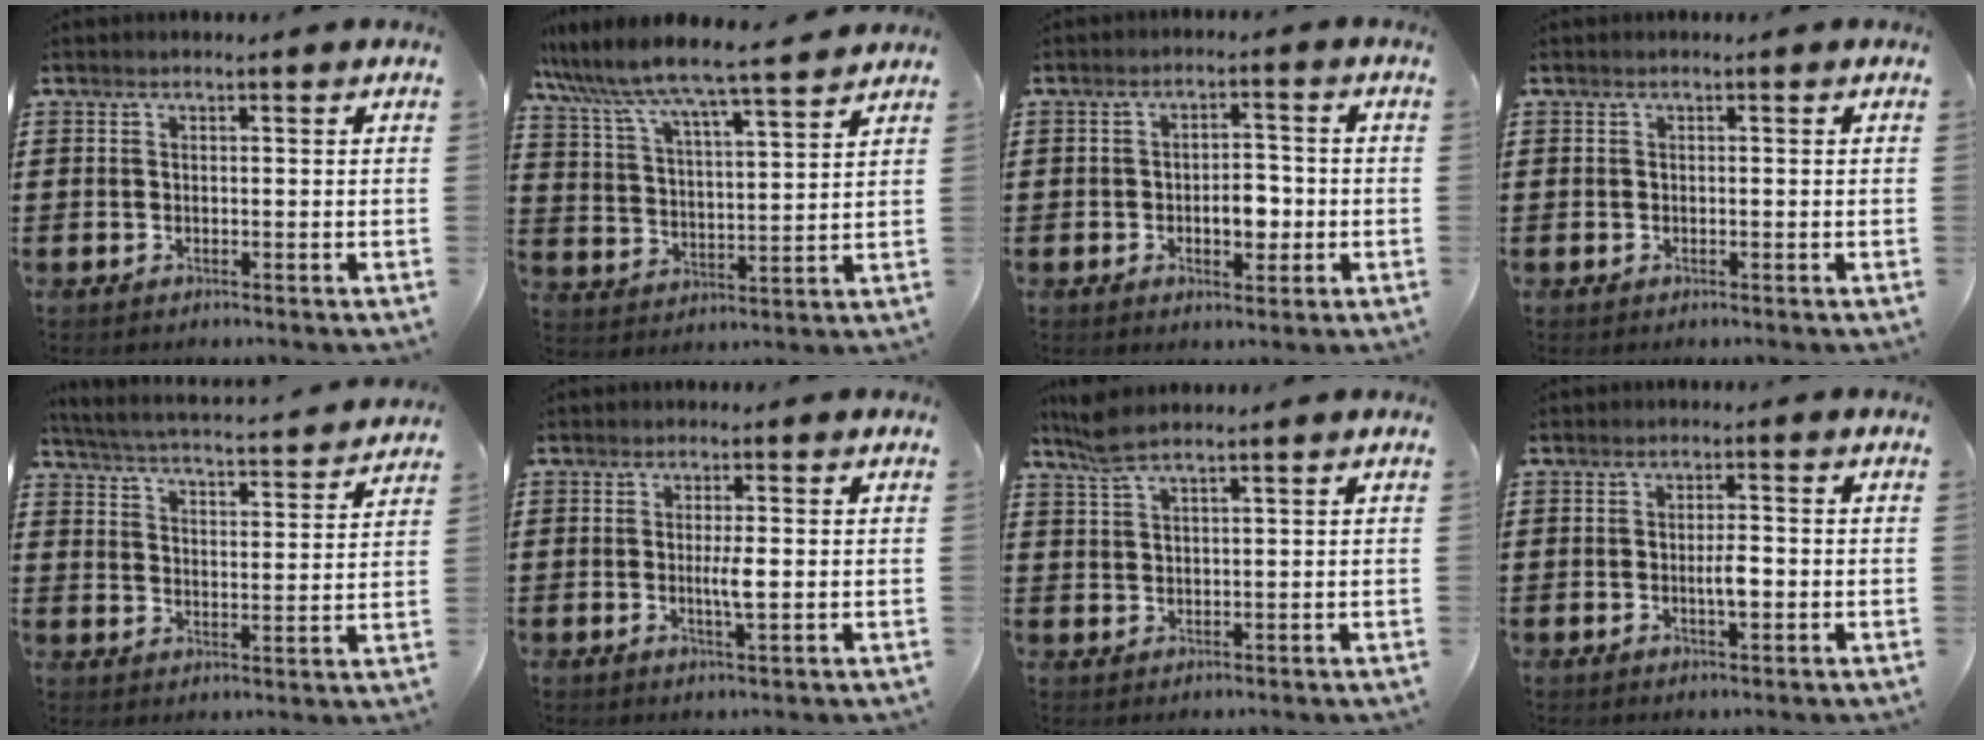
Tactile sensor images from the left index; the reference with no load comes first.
{"total": 6.6, "force": [6.2, -0.4, 2.2], "torque": [-0.068, -0.042, 0.101]}
{"total": 4.7, "force": [-1.0, 2.6, 3.8], "torque": [-0.056, 0.001, -0.024]}
{"total": 0.0}
{"total": 3.8, "force": [3.6, -0.4, 1.0], "torque": [-0.039, -0.035, 0.054]}
{"total": 3.0, "force": [-0.1, 0.2, 3.0], "torque": [-0.055, -0.005, -0.003]}
{"total": 4.1, "force": [3.2, 0.6, 2.6], "torque": [-0.058, 0.000, 0.059]}
{"total": 3.1, "force": [-0.5, 0.9, 3.0], "torque": [-0.053, 0.003, -0.009]}